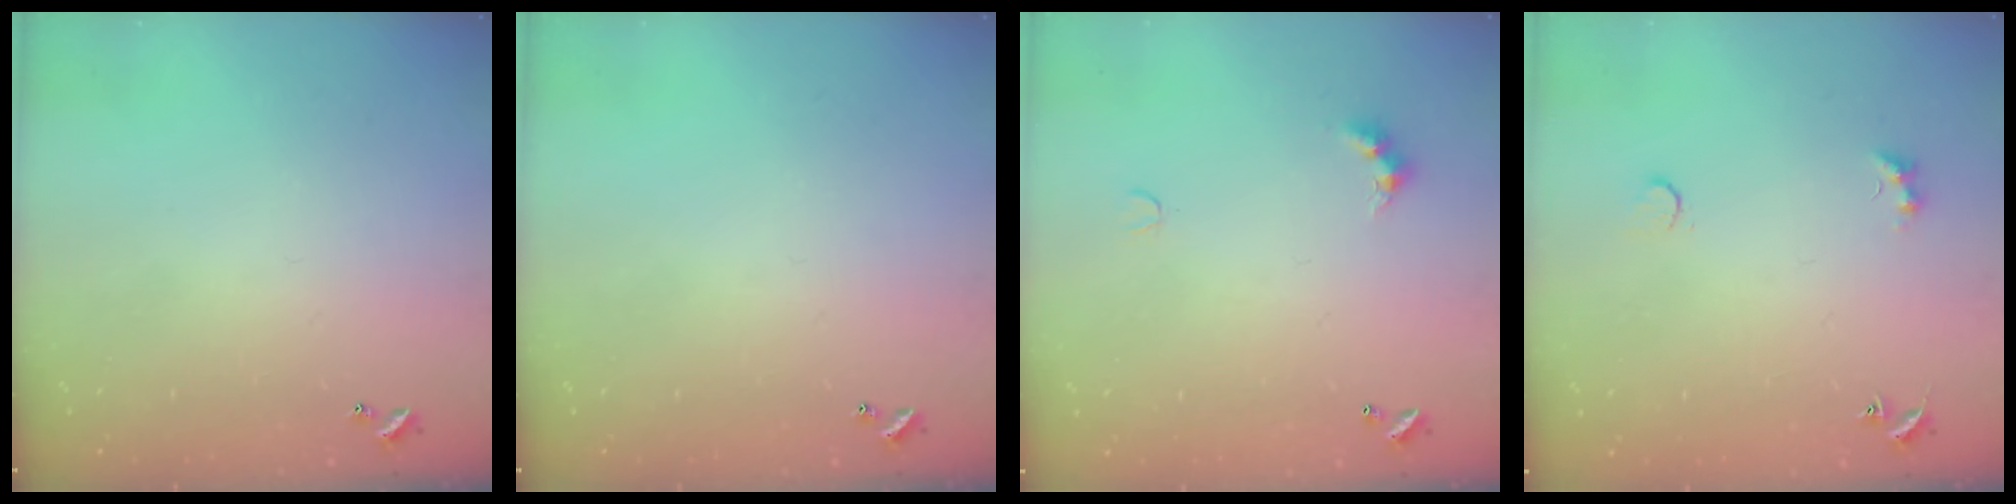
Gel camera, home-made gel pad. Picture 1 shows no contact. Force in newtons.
{"total": 0.0}
{"total": 2.9, "press": 2.8, "slide": 0.7}
{"total": 3.0, "press": 2.9, "slide": 0.8}